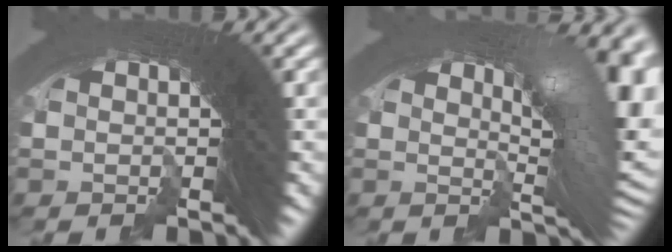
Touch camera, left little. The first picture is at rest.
{"total": 8.0, "force": [0.6, 3.2, 7.3], "torque": [-0.080, 0.013, 0.000]}